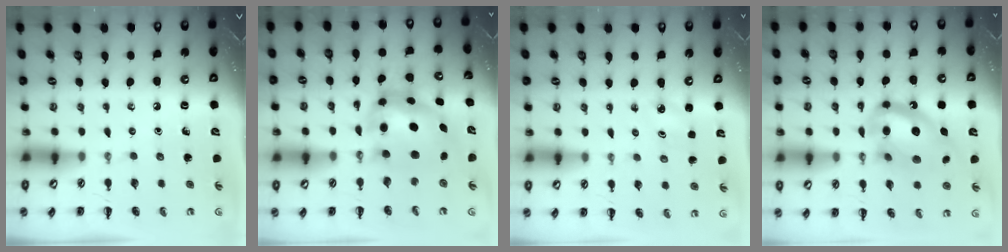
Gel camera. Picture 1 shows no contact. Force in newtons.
{"total": 6.2, "press": 6.1, "slide": 1.2}
{"total": 1.9, "press": 1.8, "slide": 0.5}
{"total": 16.9, "press": 16.6, "slide": 2.9}